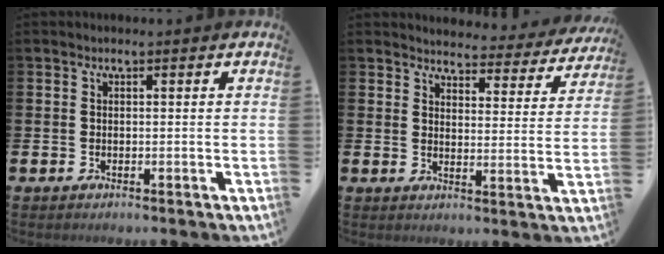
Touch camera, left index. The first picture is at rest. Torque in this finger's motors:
{"motor_torque": [0.57, -1.57, 0.29, 0.04]}